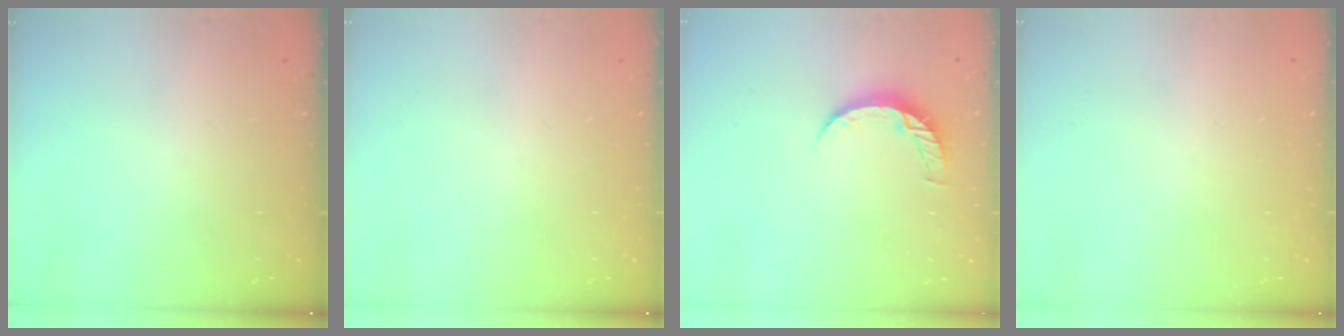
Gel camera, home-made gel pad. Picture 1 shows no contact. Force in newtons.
{"total": 0.0}
{"total": 6.1, "press": 6.0, "slide": 0.6}
{"total": 2.6, "press": 2.6, "slide": 0.2}